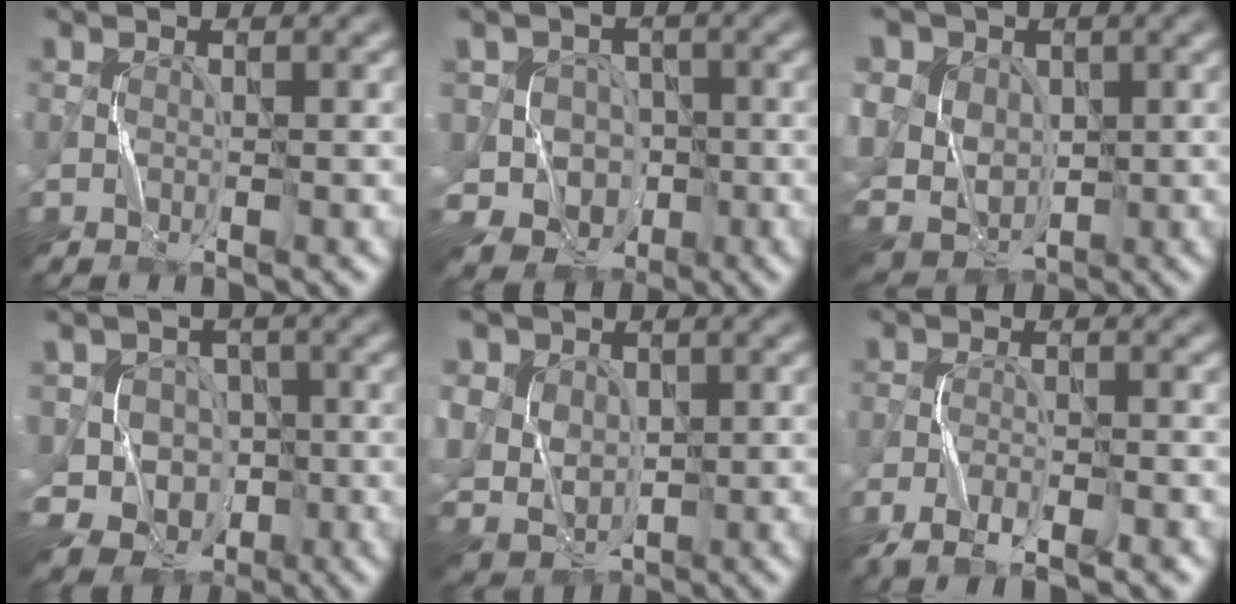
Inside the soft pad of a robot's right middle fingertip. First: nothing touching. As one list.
[{"total": 8.0, "force": [-3.0, 7.1, 2.2], "torque": [-0.021, 0.014, -0.072]}, {"total": 10.0, "force": [2.4, 8.4, 4.9], "torque": [-0.115, 0.037, 0.016]}, {"total": 9.1, "force": [-3.6, 8.0, 2.7], "torque": [-0.031, 0.007, -0.080]}, {"total": 7.8, "force": [2.2, 6.6, 3.6], "torque": [-0.081, 0.026, 0.029]}, {"total": 4.6, "force": [-3.3, 1.4, 3.0], "torque": [-0.056, -0.005, -0.056]}]